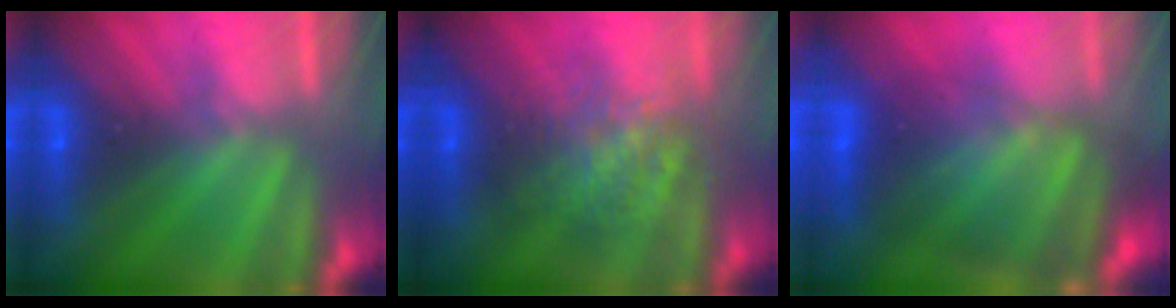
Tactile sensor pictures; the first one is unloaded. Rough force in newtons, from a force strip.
{"total": 2.2}
{"total": 7.3}